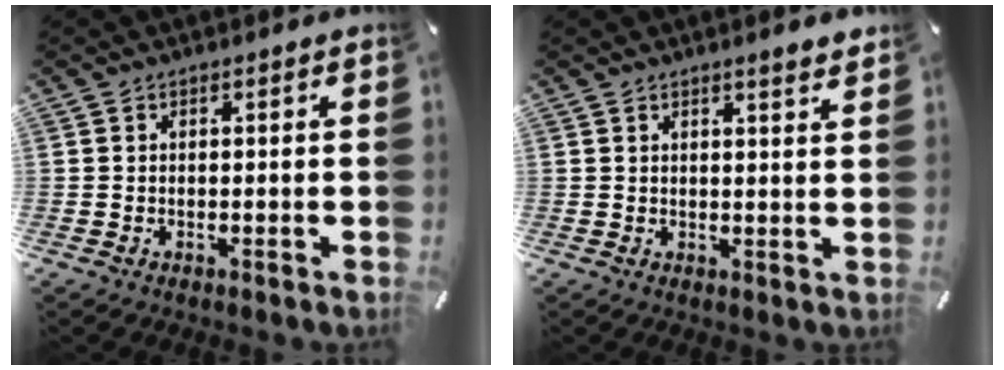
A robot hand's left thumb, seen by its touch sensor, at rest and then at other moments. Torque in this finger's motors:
{"motor_torque": [1.09, 0.49, 0.02, -0.11, 0.05]}